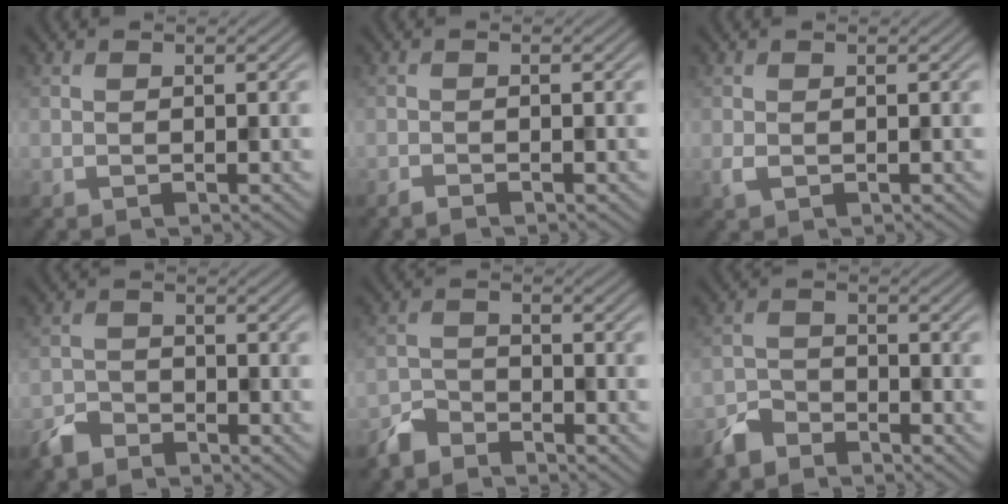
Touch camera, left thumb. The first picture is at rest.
{"total": 1.1, "force": [-1.1, 0.0, 0.4], "torque": [-0.008, -0.001, -0.021]}
{"total": 1.0, "force": [-0.3, 0.6, 0.7], "torque": [-0.023, -0.003, -0.003]}
{"total": 3.1, "force": [-2.7, 1.2, 0.8], "torque": [-0.017, -0.003, -0.064]}
{"total": 3.7, "force": [-3.3, 1.4, 0.8], "torque": [-0.019, -0.001, -0.078]}
{"total": 3.6, "force": [-3.2, 1.4, 0.9], "torque": [-0.021, -0.001, -0.075]}